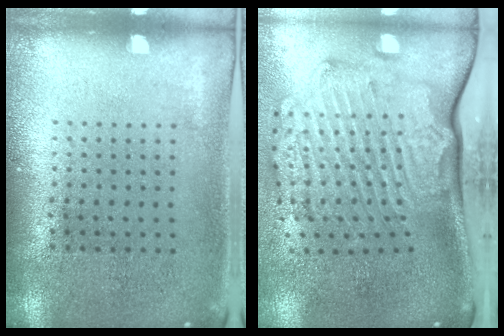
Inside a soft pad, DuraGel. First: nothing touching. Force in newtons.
{"total": 2.8, "press": 2.2, "slide": 1.7}